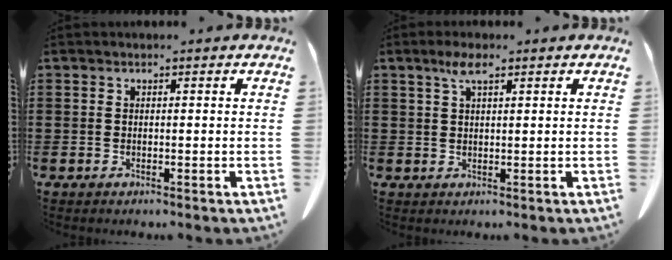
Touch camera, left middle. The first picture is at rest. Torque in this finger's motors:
{"motor_torque": [-0.59, 0.42, -0.86, -0.21]}